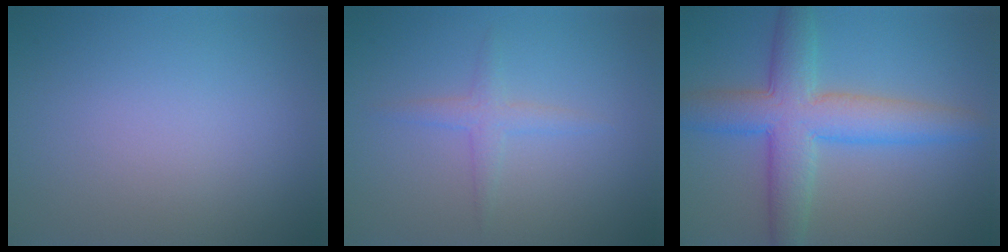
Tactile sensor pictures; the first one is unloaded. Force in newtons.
{"total": 1.7, "press": 1.7, "slide": 0.1}
{"total": 7.2, "press": 7.2, "slide": 0.1}